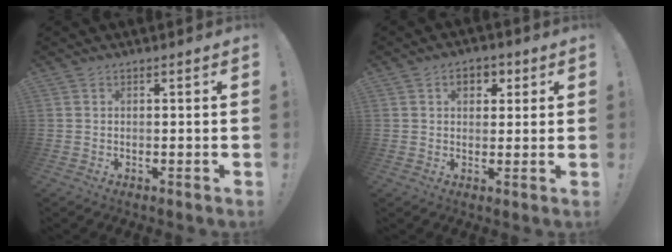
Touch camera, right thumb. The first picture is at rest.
{"total": 5.4, "force": [1.9, 3.9, 3.2], "torque": [-0.030, 0.001, 0.028]}